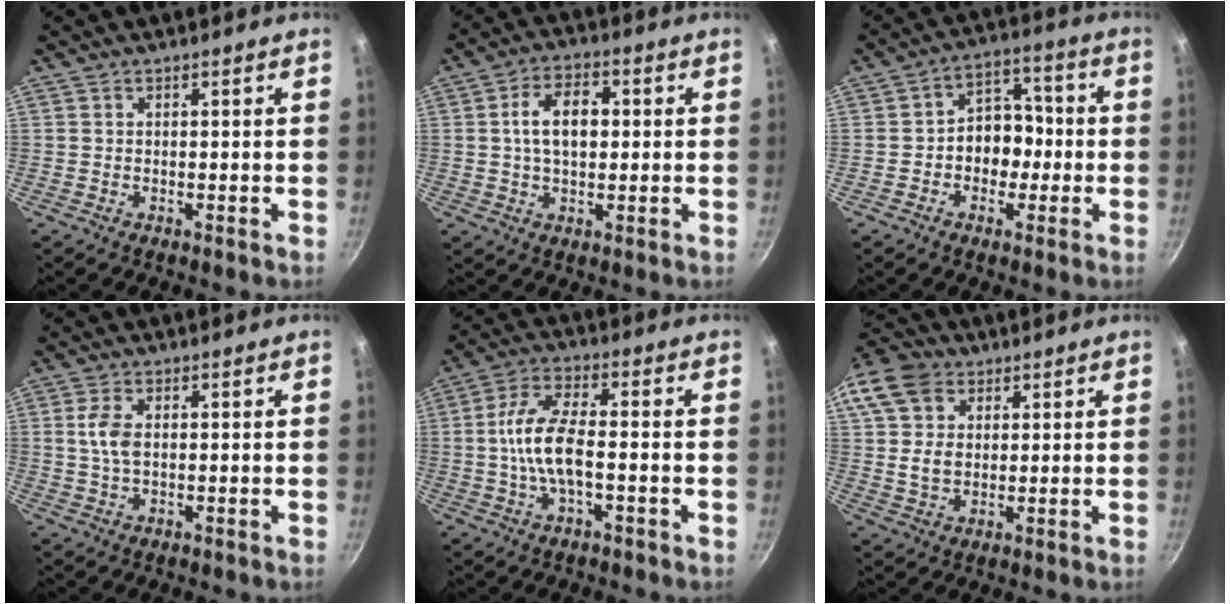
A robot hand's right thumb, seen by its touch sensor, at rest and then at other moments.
{"total": 9.1, "force": [1.0, 5.6, 7.1], "torque": [-0.104, 0.017, 0.011]}
{"total": 8.7, "force": [-1.4, 6.9, 5.2], "torque": [-0.015, 0.033, -0.031]}
{"total": 4.7, "force": [0.6, 2.6, 3.9], "torque": [-0.079, 0.005, 0.009]}
{"total": 10.1, "force": [-1.5, 4.2, 9.1], "torque": [-0.175, 0.027, -0.041]}
{"total": 16.5, "force": [5.5, 12.5, 9.1], "torque": [-0.188, 0.017, 0.094]}